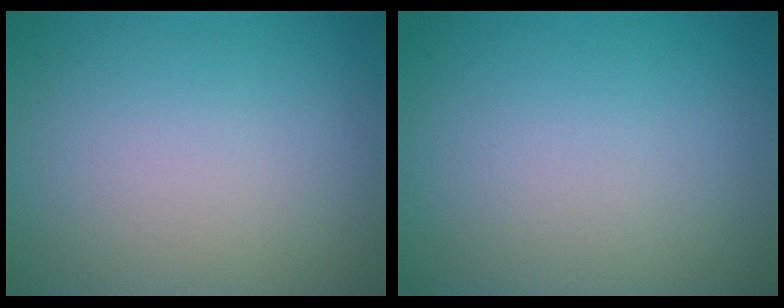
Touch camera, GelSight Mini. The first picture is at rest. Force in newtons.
{"total": 0.0}